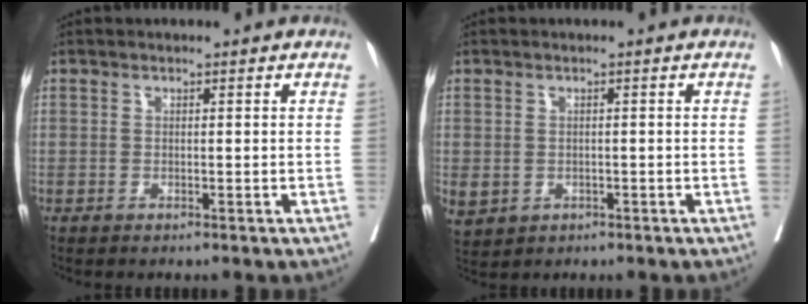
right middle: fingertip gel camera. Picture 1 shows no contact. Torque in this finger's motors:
{"motor_torque": [1.21, -0.92, 1.05, 0.21]}